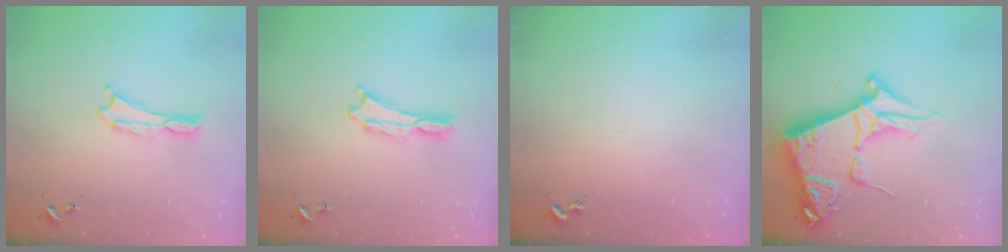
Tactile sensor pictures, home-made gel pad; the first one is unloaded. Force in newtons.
{"total": 0.0}
{"total": 0.0}
{"total": 10.7, "press": 10.7, "slide": 1.2}